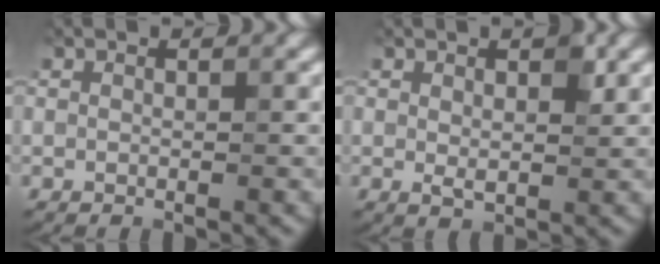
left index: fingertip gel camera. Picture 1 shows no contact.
{"total": 2.2, "force": [0.7, 1.1, 1.8], "torque": [-0.028, -0.002, 0.013]}